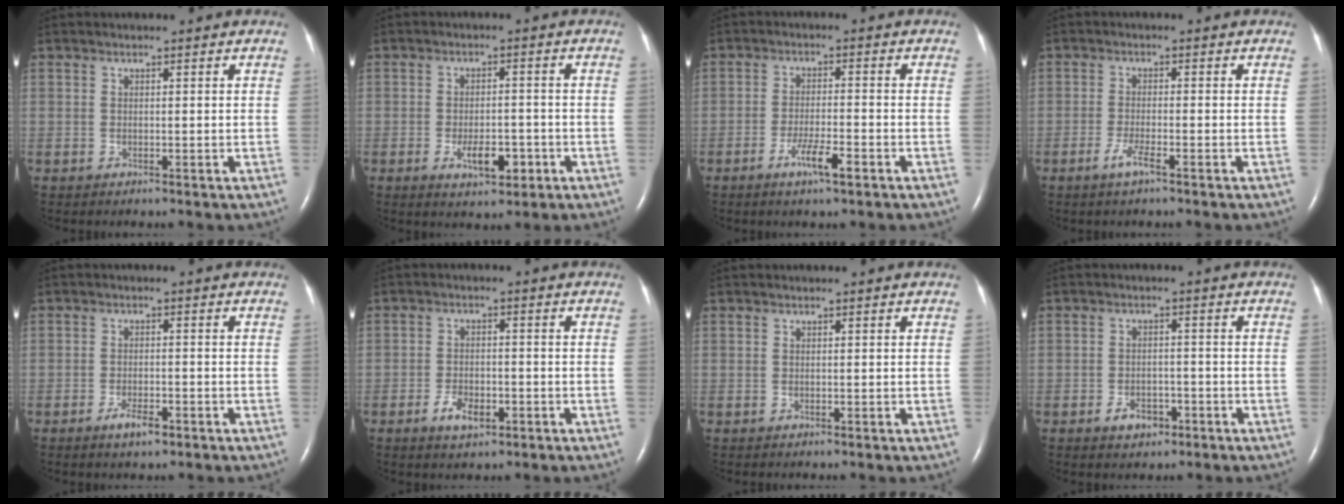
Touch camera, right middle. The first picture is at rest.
{"total": 5.2, "force": [-2.2, 2.2, 4.2], "torque": [-0.071, -0.001, -0.027]}
{"total": 4.6, "force": [-2.6, 0.4, 3.8], "torque": [-0.073, -0.004, -0.046]}
{"total": 2.6, "force": [-1.6, 0.1, 2.1], "torque": [-0.049, -0.005, -0.034]}
{"total": 3.0, "force": [-1.9, 0.8, 2.1], "torque": [-0.044, 0.000, -0.033]}
{"total": 4.2, "force": [-2.1, 2.1, 3.0], "torque": [-0.058, 0.001, -0.032]}
{"total": 0.0}
{"total": 3.5, "force": [-2.0, 2.2, 1.9], "torque": [-0.032, 0.004, -0.025]}